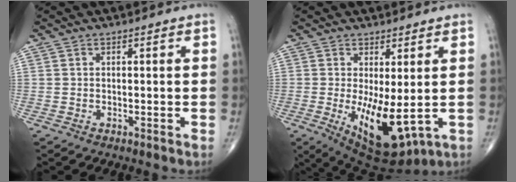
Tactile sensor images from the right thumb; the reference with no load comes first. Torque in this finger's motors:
{"motor_torque": [2.12, 2.00, 1.47, 0.09, 0.39]}